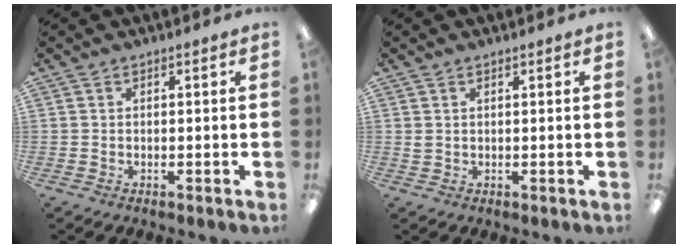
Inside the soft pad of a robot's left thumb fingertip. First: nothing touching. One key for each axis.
{"total": 1.0, "fx": 0.8, "fy": 0.6, "fz": 0.4, "tx": -0.010, "ty": 0.001, "tz": 0.014}